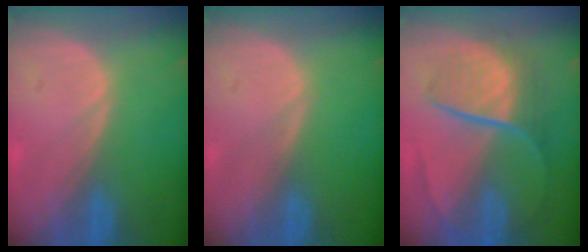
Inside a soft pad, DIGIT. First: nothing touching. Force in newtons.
{"total": 0.0}
{"total": 9.1, "press": 7.5, "slide": 5.2}